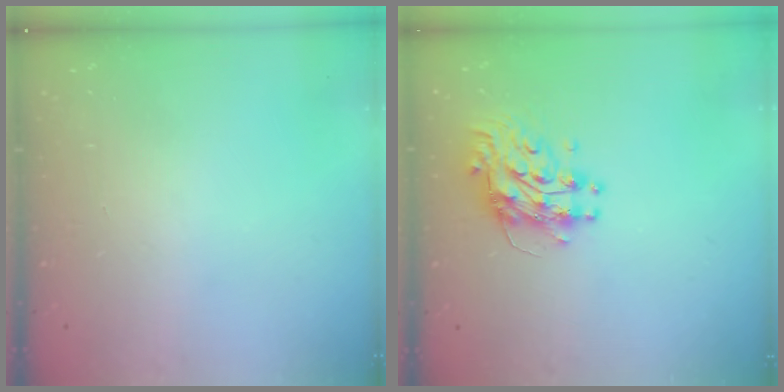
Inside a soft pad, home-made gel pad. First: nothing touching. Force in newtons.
{"total": 10.4, "press": 10.4, "slide": 1.0}